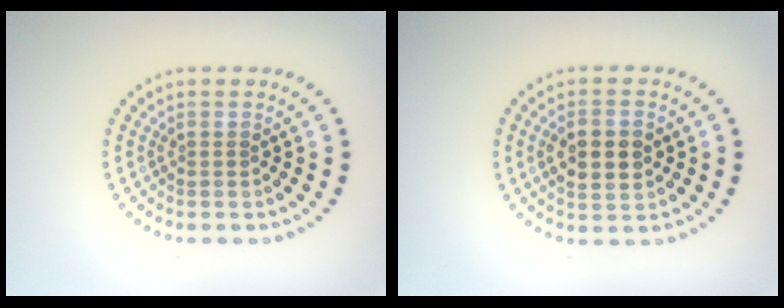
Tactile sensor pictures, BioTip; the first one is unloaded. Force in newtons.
{"total": 4.5, "press": 4.5, "slide": 0.3}